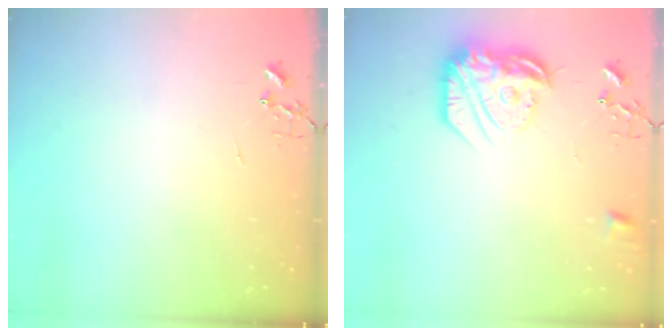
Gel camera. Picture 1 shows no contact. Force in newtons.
{"total": 18.4, "press": 18.3, "slide": 1.7}